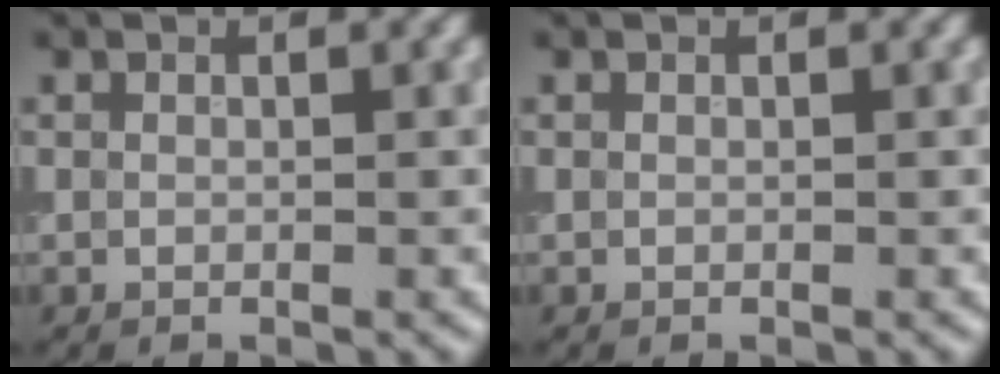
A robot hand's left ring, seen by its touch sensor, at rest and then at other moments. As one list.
[{"total": 0.0}]